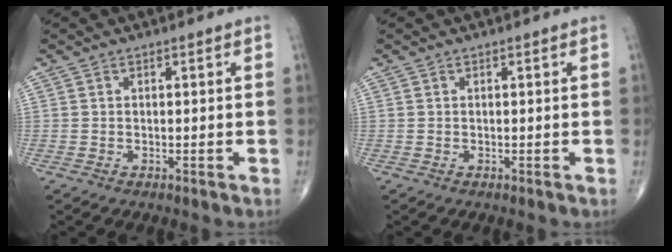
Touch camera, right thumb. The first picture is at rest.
{"total": 0.0}